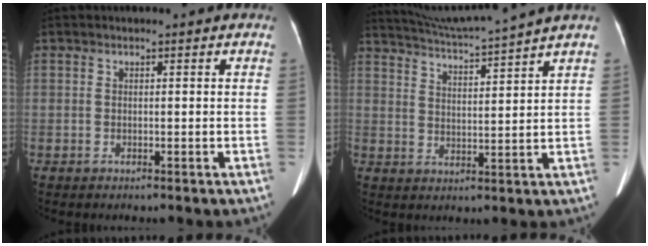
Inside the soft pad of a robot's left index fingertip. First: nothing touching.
{"total": 11.0, "force": [10.1, -2.7, 3.5], "torque": [-0.073, -0.013, 0.164]}